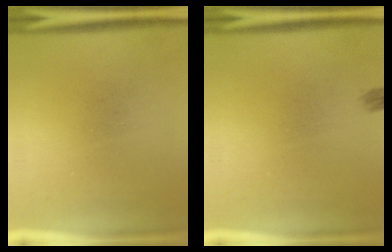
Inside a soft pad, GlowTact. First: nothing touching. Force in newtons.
{"total": 1.0}